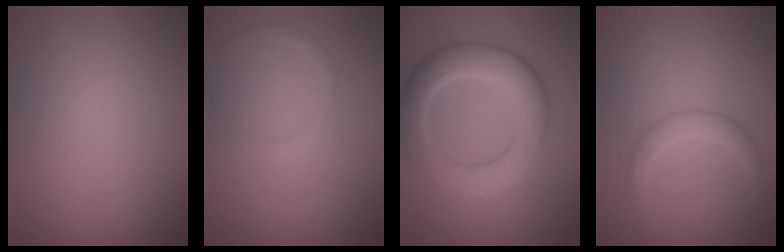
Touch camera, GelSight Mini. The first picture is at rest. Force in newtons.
{"total": 0.6, "press": 0.6, "slide": 0.0}
{"total": 6.0, "press": 6.0, "slide": 0.1}
{"total": 1.7, "press": 1.7, "slide": 0.1}